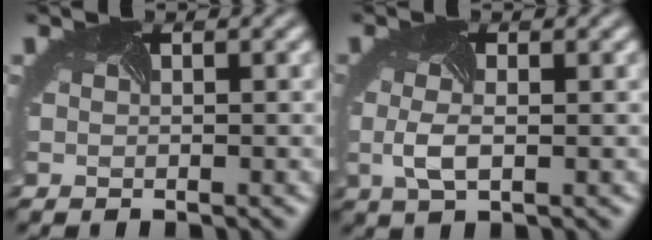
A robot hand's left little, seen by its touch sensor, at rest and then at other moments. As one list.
[{"total": 2.3, "force": [-0.3, 0.8, 2.1], "torque": [-0.055, -0.002, -0.006]}]